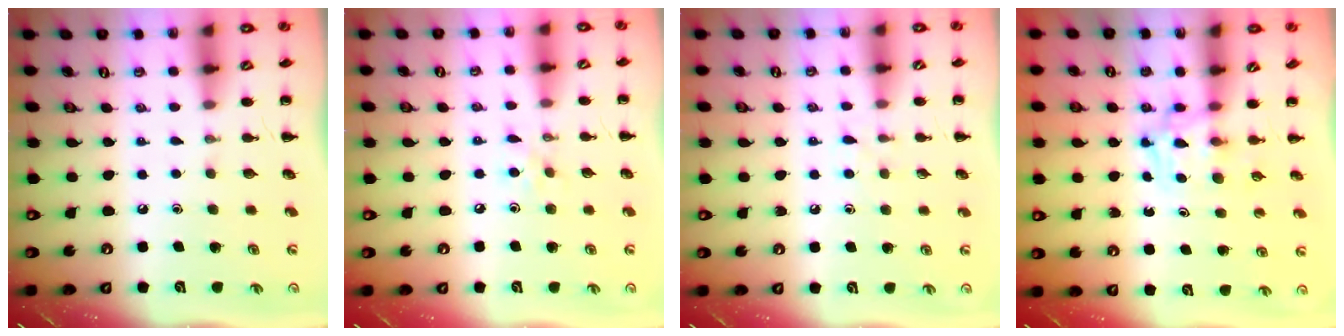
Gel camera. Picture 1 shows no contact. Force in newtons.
{"total": 5.0, "press": 4.6, "slide": 1.9}
{"total": 5.6, "press": 5.2, "slide": 2.0}
{"total": 4.0, "press": 4.0, "slide": 0.3}